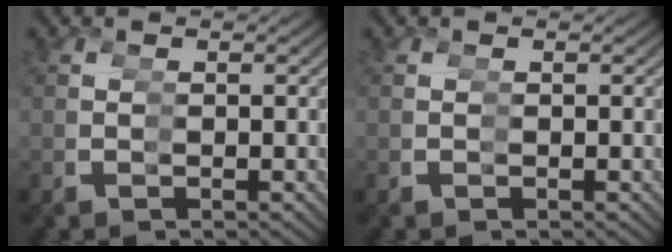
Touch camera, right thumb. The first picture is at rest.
{"total": 0.0}